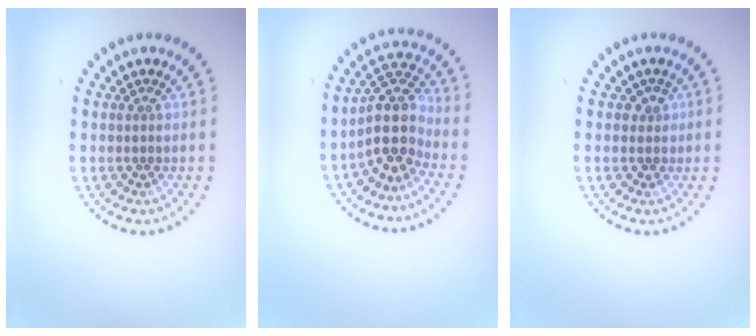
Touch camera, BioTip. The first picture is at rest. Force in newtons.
{"total": 4.4, "press": 3.6, "slide": 2.4}
{"total": 1.2, "press": 1.1, "slide": 0.6}